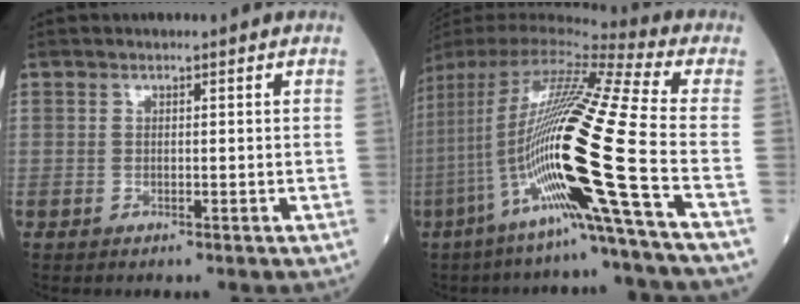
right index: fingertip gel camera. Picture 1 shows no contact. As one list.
[{"total": 24.6, "force": [-7.1, -1.6, 23.5], "torque": [-0.457, -0.025, -0.153]}]